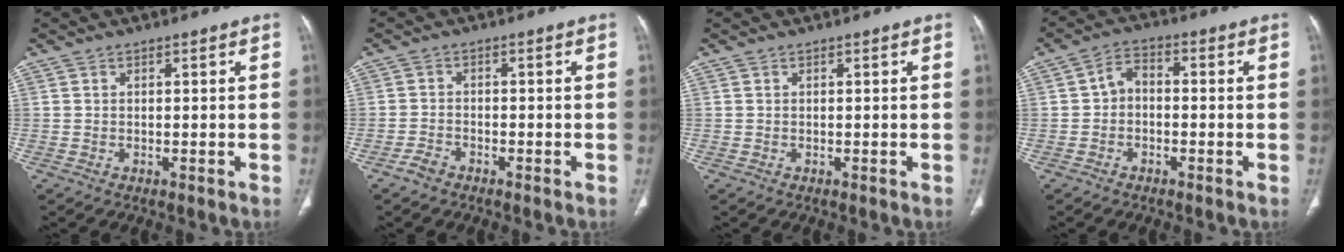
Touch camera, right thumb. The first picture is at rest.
{"total": 2.2, "force": [-1.7, 1.1, 0.8], "torque": [-0.023, 0.008, -0.033]}
{"total": 0.0}
{"total": 4.2, "force": [-0.7, 3.1, 2.7], "torque": [-0.037, 0.021, -0.025]}